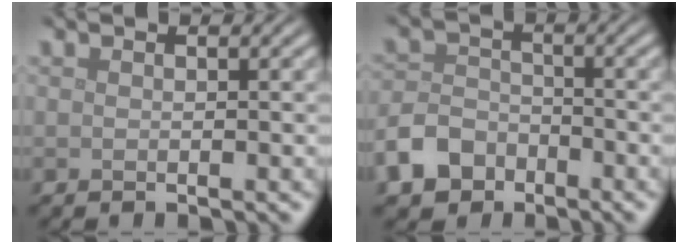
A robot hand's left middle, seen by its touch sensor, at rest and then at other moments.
{"total": 4.5, "force": [-2.8, 3.1, 1.6], "torque": [-0.036, 0.000, -0.059]}